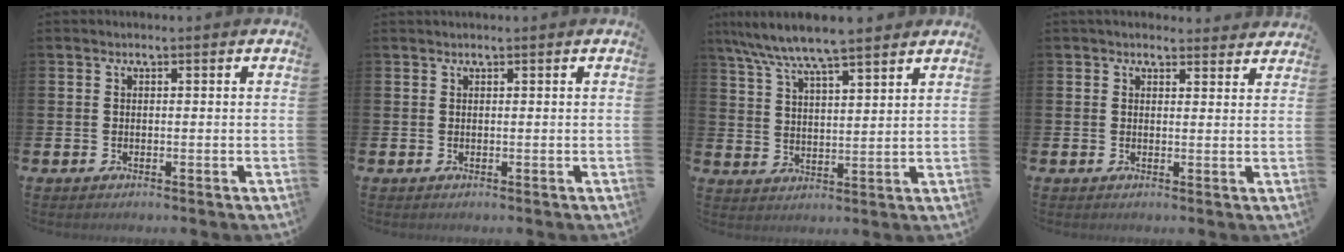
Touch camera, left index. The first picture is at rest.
{"total": 0.0}
{"total": 7.8, "force": [7.2, 0.6, 2.9], "torque": [-0.081, -0.029, 0.130]}
{"total": 2.4, "force": [2.3, 0.7, 0.2], "torque": [0.004, -0.011, 0.039]}